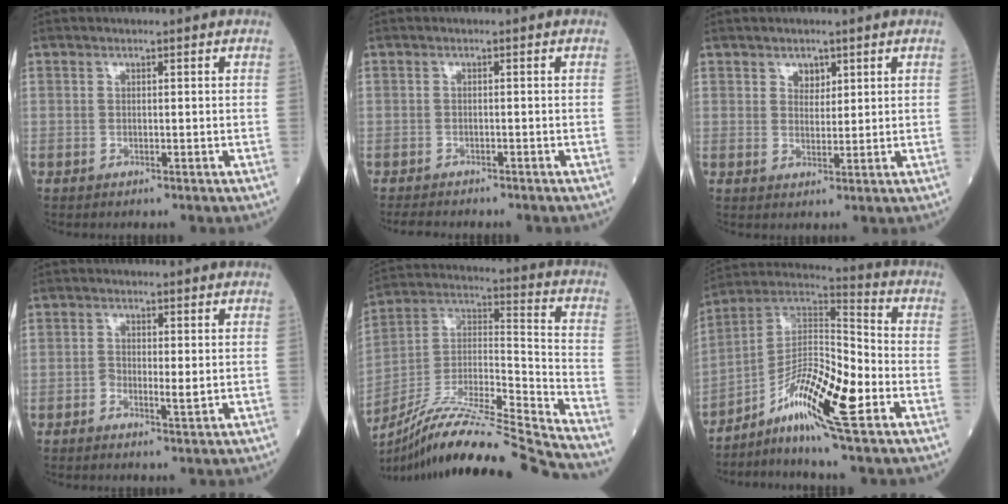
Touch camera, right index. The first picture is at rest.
{"total": 3.8, "force": [-3.5, 0.8, 1.4], "torque": [-0.025, -0.009, -0.052]}
{"total": 2.3, "force": [1.5, 1.4, 1.1], "torque": [-0.019, -0.003, 0.026]}
{"total": 2.4, "force": [-0.3, 0.9, 2.2], "torque": [-0.037, 0.000, -0.005]}
{"total": 25.1, "force": [-22.6, -1.1, 10.8], "torque": [-0.202, -0.009, -0.379]}
{"total": 14.5, "force": [-6.2, 1.7, 13.0], "torque": [-0.235, 0.004, -0.116]}